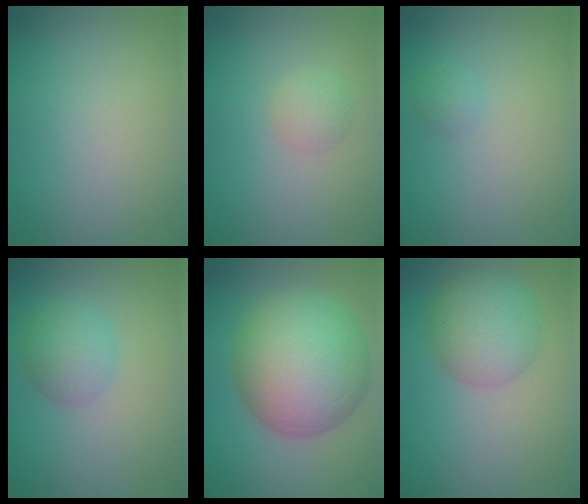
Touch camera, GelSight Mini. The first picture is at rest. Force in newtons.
{"total": 1.4, "press": 1.4, "slide": 0.0}
{"total": 0.8, "press": 0.8, "slide": 0.1}
{"total": 2.7, "press": 2.7, "slide": 0.1}
{"total": 11.0, "press": 11.0, "slide": 0.3}
{"total": 4.6, "press": 4.6, "slide": 0.1}